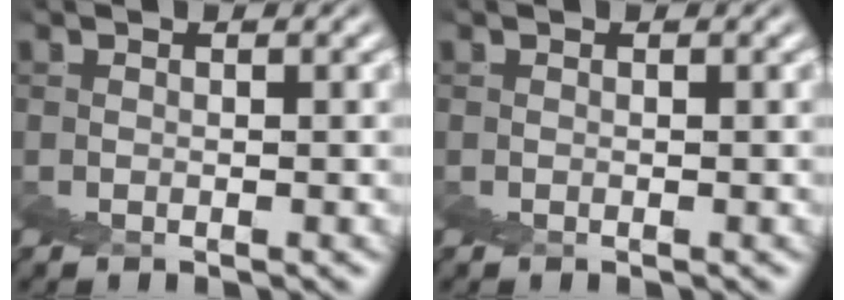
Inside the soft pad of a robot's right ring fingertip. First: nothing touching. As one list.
[{"total": 0.0}]